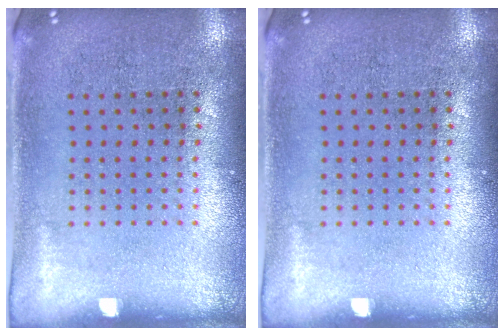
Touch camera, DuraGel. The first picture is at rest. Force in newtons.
{"total": 0.0}